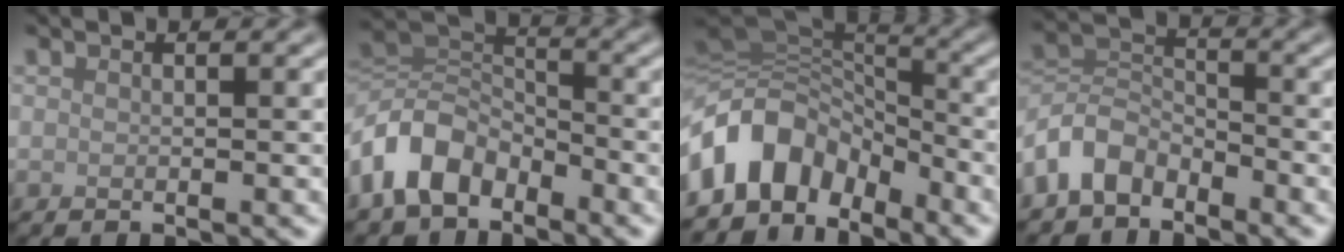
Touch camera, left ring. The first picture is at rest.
{"total": 6.8, "force": [-4.0, 4.2, 3.5], "torque": [-0.071, 0.007, -0.088]}
{"total": 8.9, "force": [-4.7, 6.1, 4.5], "torque": [-0.073, 0.017, -0.102]}
{"total": 4.7, "force": [-3.3, 2.7, 1.8], "torque": [-0.038, 0.008, -0.078]}